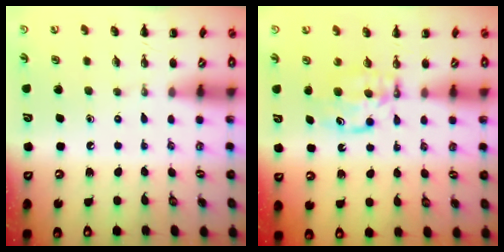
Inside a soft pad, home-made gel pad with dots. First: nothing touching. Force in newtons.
{"total": 7.0, "press": 6.9, "slide": 1.0}